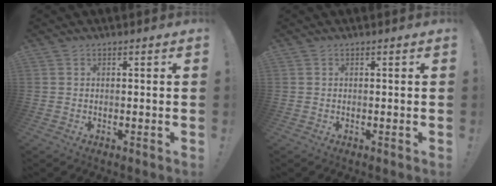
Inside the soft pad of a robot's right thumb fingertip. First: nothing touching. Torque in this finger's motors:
{"motor_torque": [0.01, -0.01, 0.00, 0.05, 0.00]}